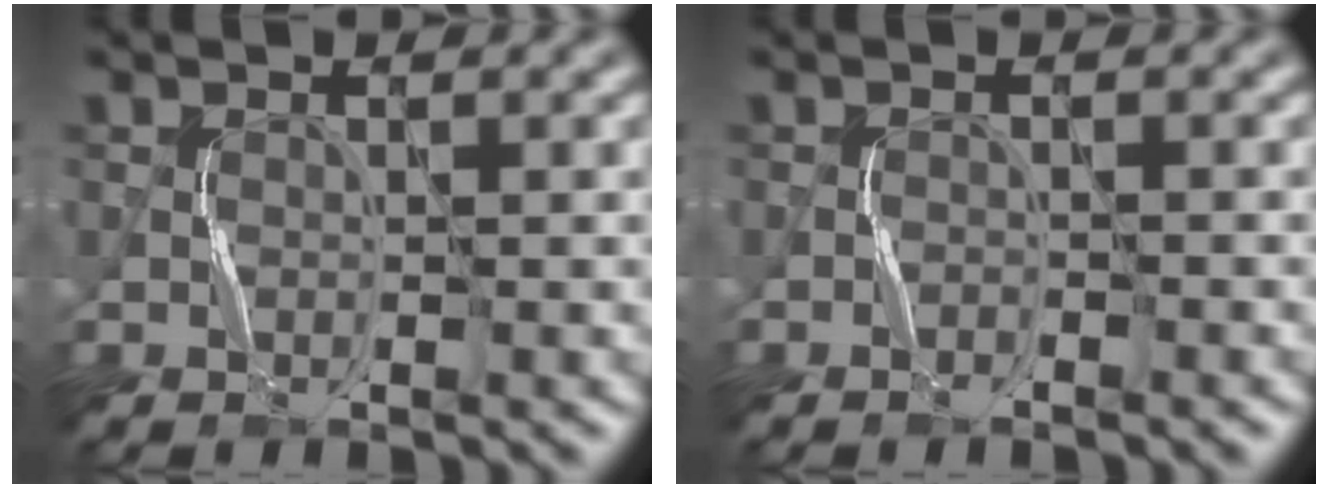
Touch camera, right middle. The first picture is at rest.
{"total": 0.7, "force": [-0.6, 0.0, 0.1], "torque": [-0.006, 0.001, -0.010]}